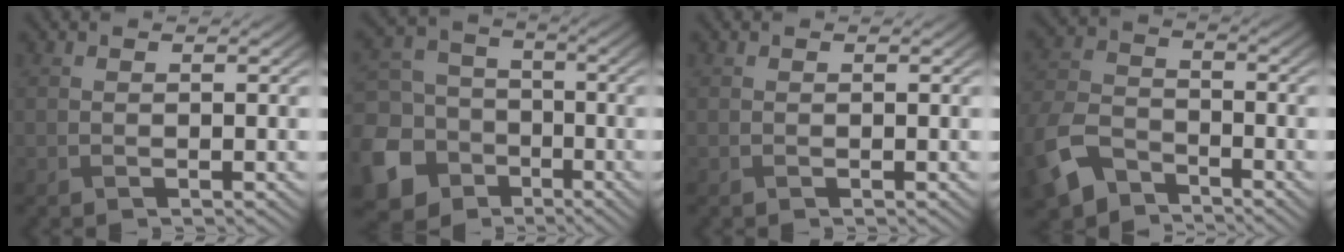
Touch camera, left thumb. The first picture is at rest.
{"total": 13.8, "force": [-5.9, 11.4, 5.0], "torque": [-0.174, -0.048, -0.127]}
{"total": 0.0}
{"total": 9.8, "force": [-6.1, 6.0, 4.8], "torque": [-0.130, -0.028, -0.135]}